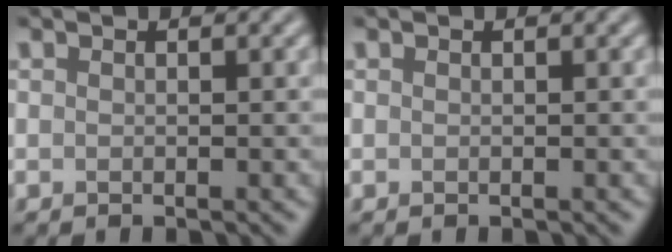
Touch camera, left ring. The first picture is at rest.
{"total": 0.0}